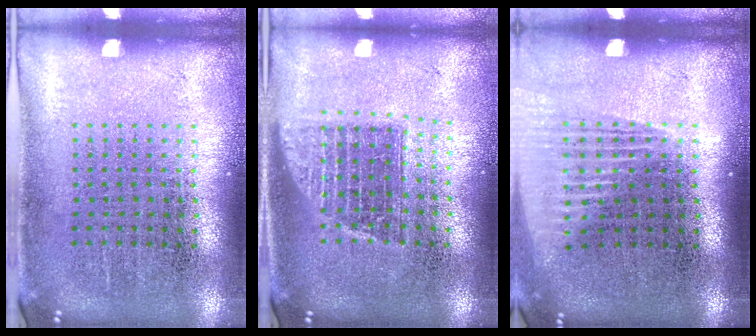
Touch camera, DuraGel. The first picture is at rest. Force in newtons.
{"total": 1.3, "press": 1.1, "slide": 0.8}
{"total": 1.5, "press": 1.3, "slide": 0.6}